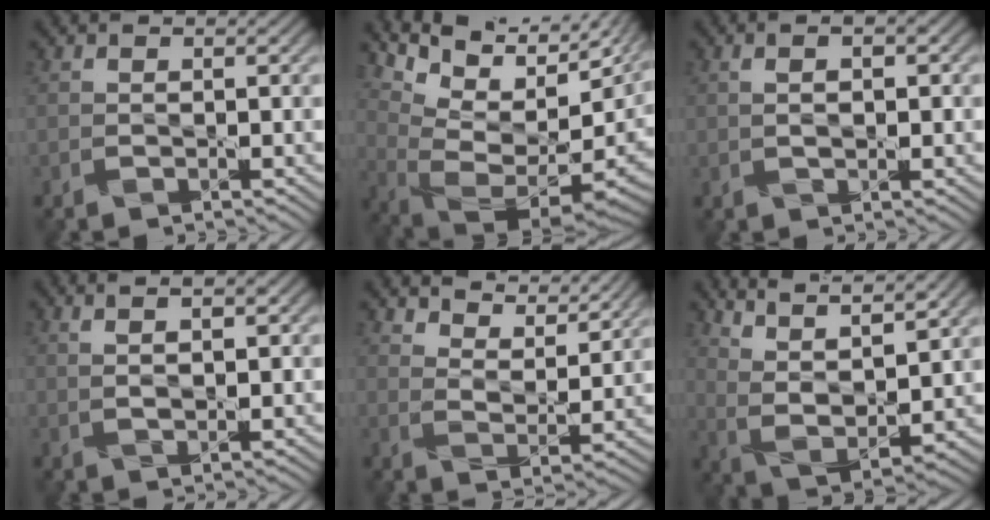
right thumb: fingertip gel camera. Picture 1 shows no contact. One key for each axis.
{"total": 15.3, "fx": 5.2, "fy": 8.4, "fz": 11.7, "tx": -0.196, "ty": 0.009, "tz": 0.135}
{"total": 3.0, "fx": 0.5, "fy": 1.2, "fz": 2.7, "tx": -0.039, "ty": -0.009, "tz": 0.008}
{"total": 4.0, "fx": 1.5, "fy": 1.1, "fz": 3.6, "tx": -0.054, "ty": 0.003, "tz": 0.021}
{"total": 7.7, "fx": 6.6, "fy": 2.4, "fz": 3.2, "tx": -0.064, "ty": -0.016, "tz": 0.117}
{"total": 11.6, "fx": 8.7, "fy": 2.9, "fz": 7.1, "tx": -0.151, "ty": -0.010, "tz": 0.145}